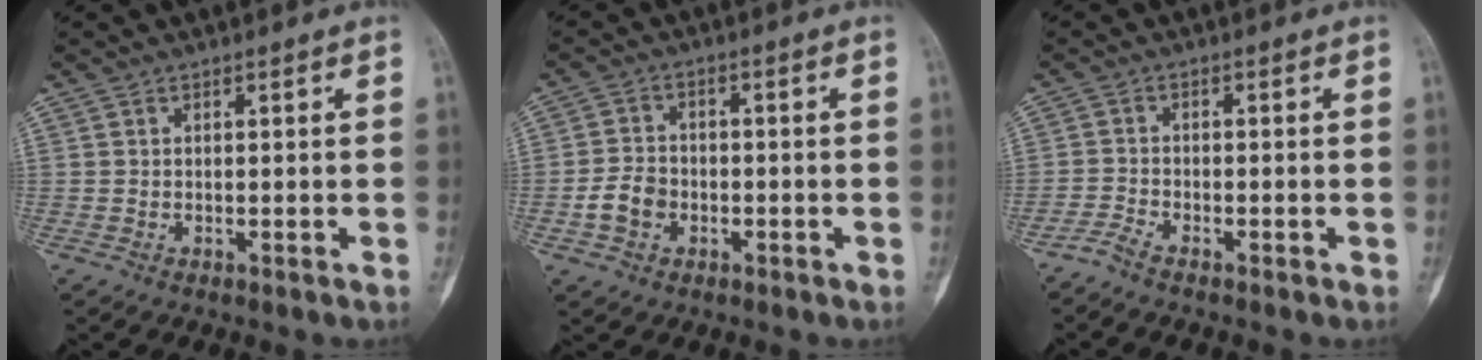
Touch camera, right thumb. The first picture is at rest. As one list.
[{"total": 5.7, "force": [-1.9, 4.4, 3.0], "torque": [-0.043, 0.019, -0.037]}, {"total": 2.5, "force": [-2.2, 0.5, 0.9], "torque": [-0.024, 0.007, -0.051]}]